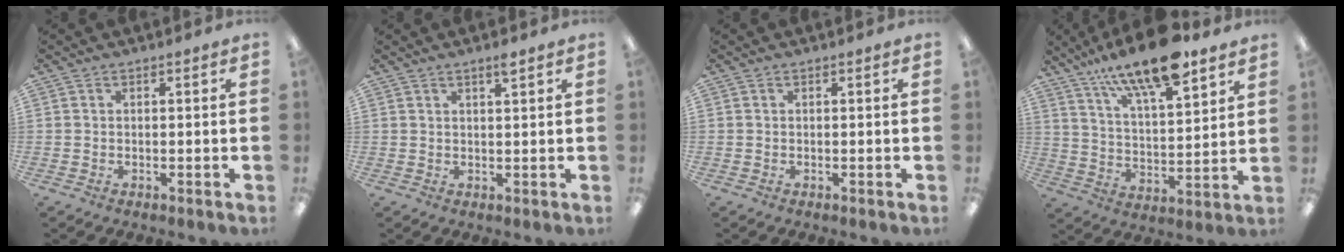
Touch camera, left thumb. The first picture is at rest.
{"total": 2.4, "force": [1.8, 0.2, 1.5], "torque": [-0.025, -0.003, 0.030]}
{"total": 0.0}
{"total": 17.2, "force": [12.8, 5.3, 10.2], "torque": [-0.171, -0.072, 0.214]}